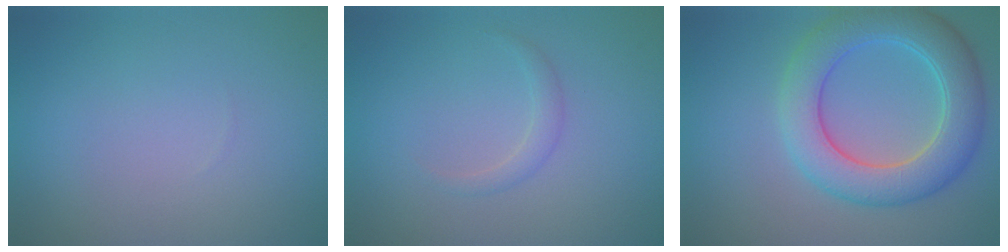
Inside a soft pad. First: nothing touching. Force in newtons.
{"total": 1.1, "press": 1.1, "slide": 0.1}
{"total": 6.8, "press": 6.8, "slide": 0.3}